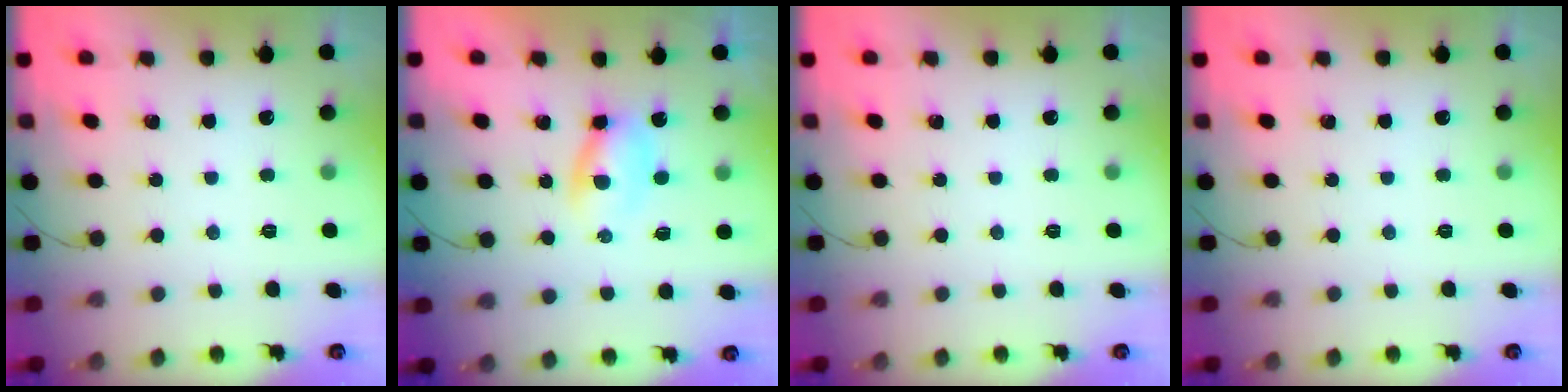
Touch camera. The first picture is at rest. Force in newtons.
{"total": 2.8, "press": 2.5, "slide": 1.2}
{"total": 0.0}
{"total": 0.0}